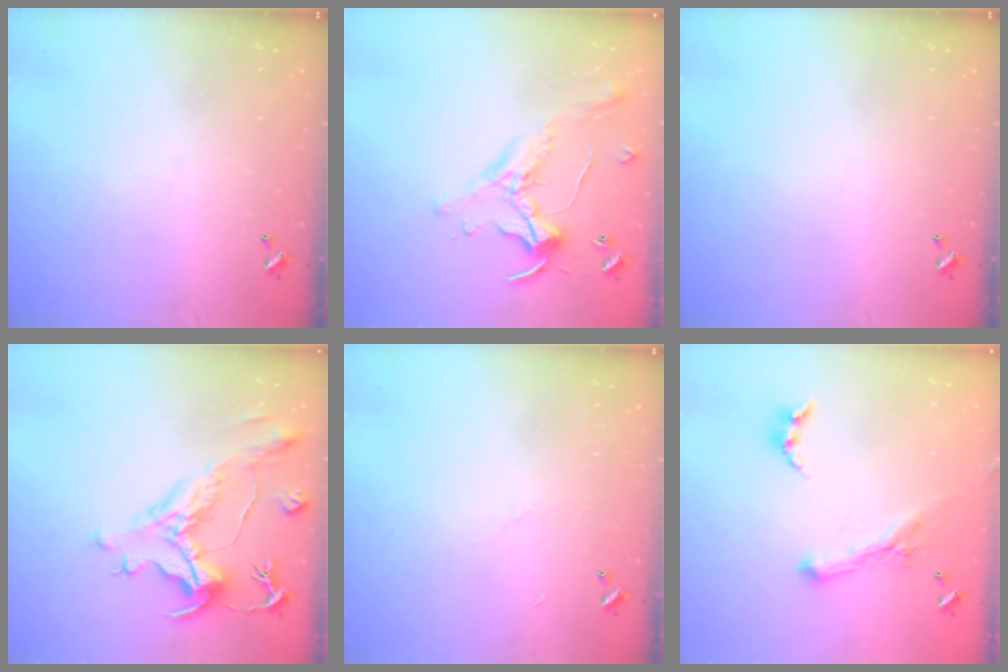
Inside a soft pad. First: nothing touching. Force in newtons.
{"total": 0.7, "press": 0.5, "slide": 0.4}
{"total": 0.0}
{"total": 1.9, "press": 0.9, "slide": 1.7}
{"total": 4.5, "press": 4.5, "slide": 0.5}
{"total": 1.8, "press": 1.7, "slide": 0.4}